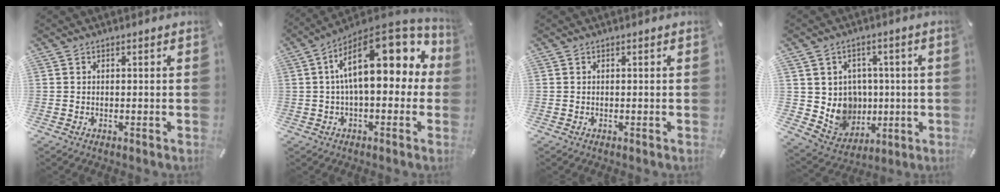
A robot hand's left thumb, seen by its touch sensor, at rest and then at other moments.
{"total": 20.3, "force": [4.8, 9.5, 17.2], "torque": [-0.266, -0.026, 0.081]}
{"total": 0.0}
{"total": 10.2, "force": [0.7, 10.0, 1.8], "torque": [-0.047, -0.024, 0.028]}